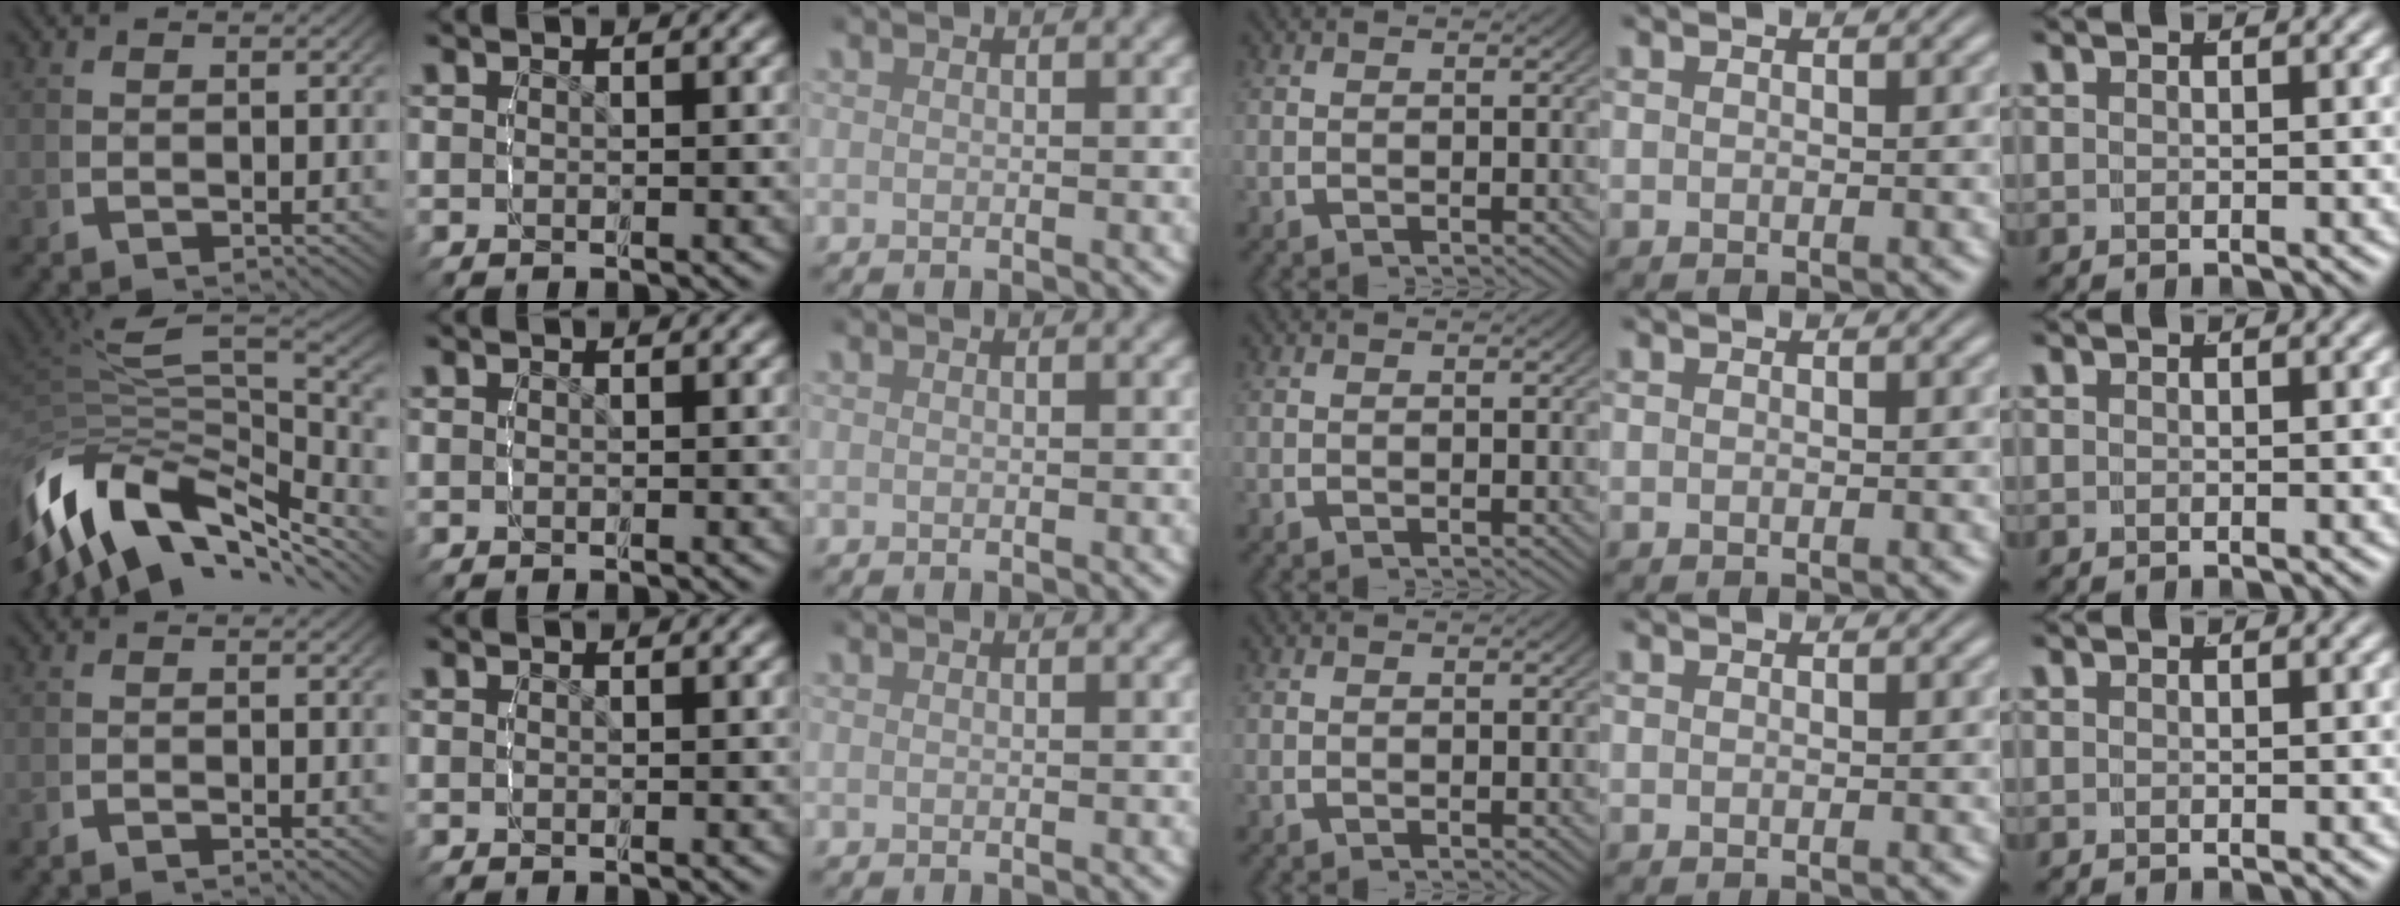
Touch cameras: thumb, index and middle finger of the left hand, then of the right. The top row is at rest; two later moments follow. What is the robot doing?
{"motion": "lift_and_place", "object": "lipstick"}